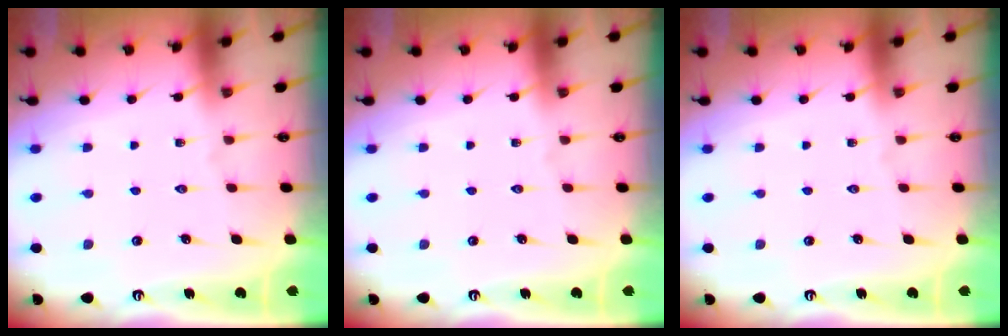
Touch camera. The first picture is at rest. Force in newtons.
{"total": 0.0}
{"total": 0.0}